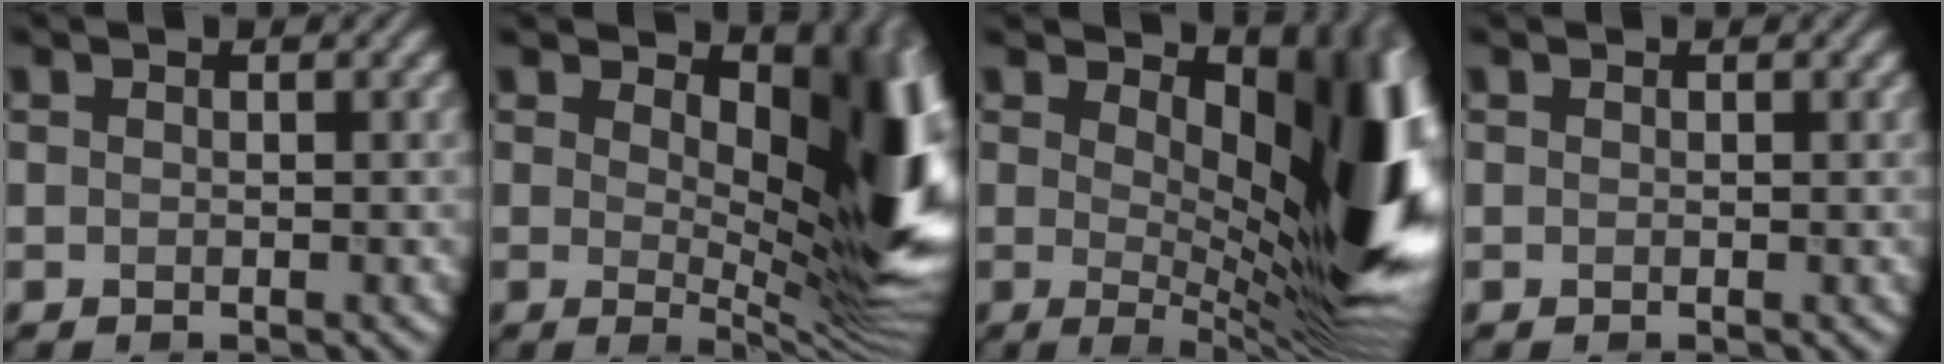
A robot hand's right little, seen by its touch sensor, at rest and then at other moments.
{"total": 12.2, "force": [2.3, 5.6, 10.6], "torque": [-0.120, -0.010, 0.045]}
{"total": 15.1, "force": [2.4, 6.5, 13.4], "torque": [-0.142, -0.005, 0.046]}
{"total": 0.0}